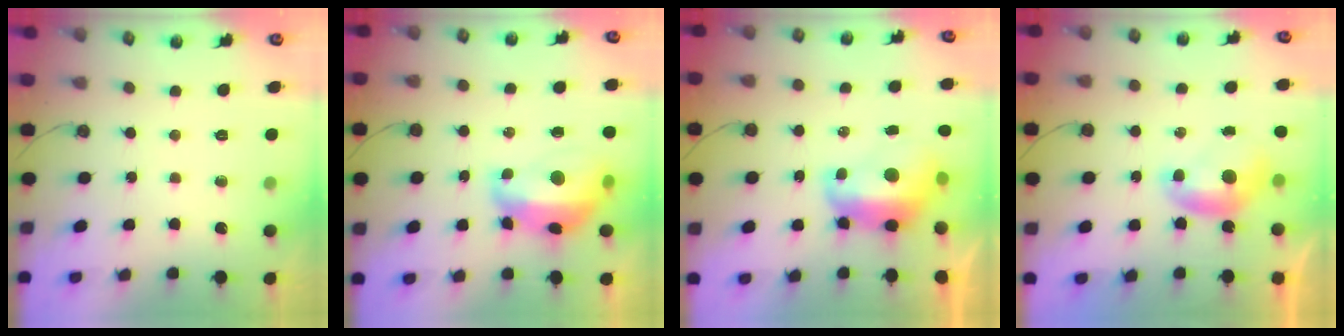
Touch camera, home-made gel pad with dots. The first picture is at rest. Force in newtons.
{"total": 7.1, "press": 7.0, "slide": 1.3}
{"total": 3.2, "press": 3.1, "slide": 0.9}
{"total": 0.0}